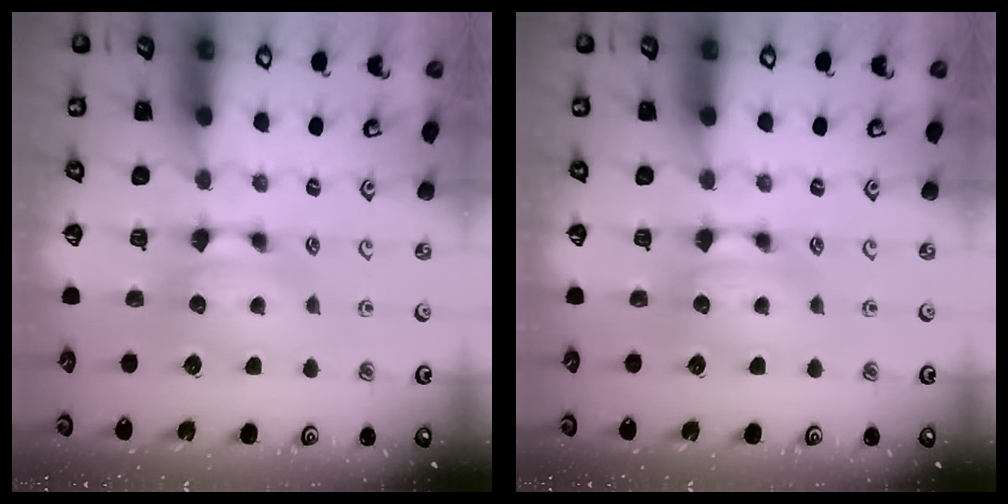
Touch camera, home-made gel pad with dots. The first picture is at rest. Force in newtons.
{"total": 0.0}